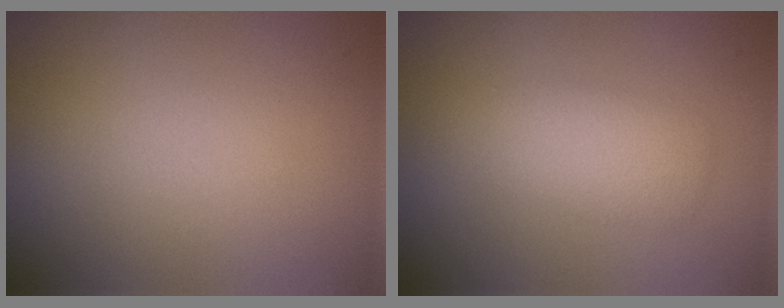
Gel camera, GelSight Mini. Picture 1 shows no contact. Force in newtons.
{"total": 2.6, "press": 2.6, "slide": 0.1}